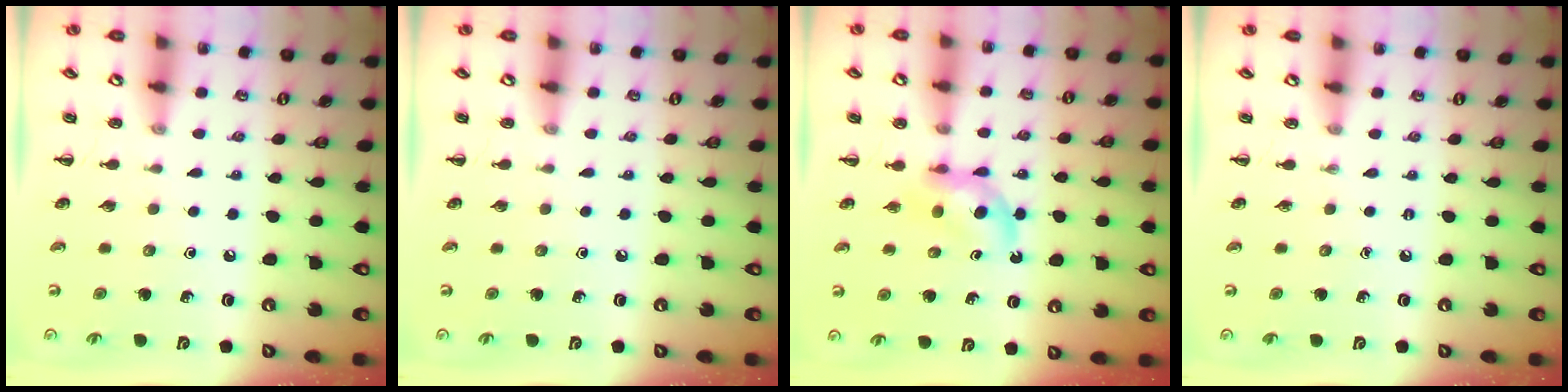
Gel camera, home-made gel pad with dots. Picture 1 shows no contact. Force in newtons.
{"total": 0.0}
{"total": 4.3, "press": 4.2, "slide": 0.9}
{"total": 0.0}